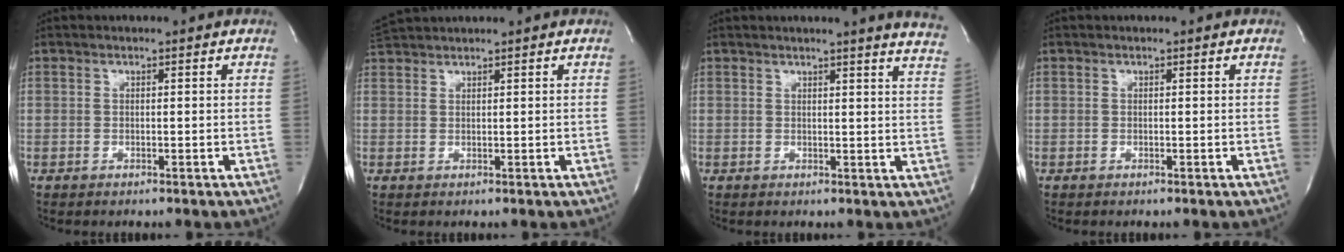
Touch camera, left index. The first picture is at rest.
{"total": 3.2, "force": [3.2, -0.4, 0.6], "torque": [-0.011, 0.025, 0.064]}
{"total": 10.2, "force": [9.4, -1.0, 3.9], "torque": [-0.050, -0.058, 0.082]}
{"total": 0.0}